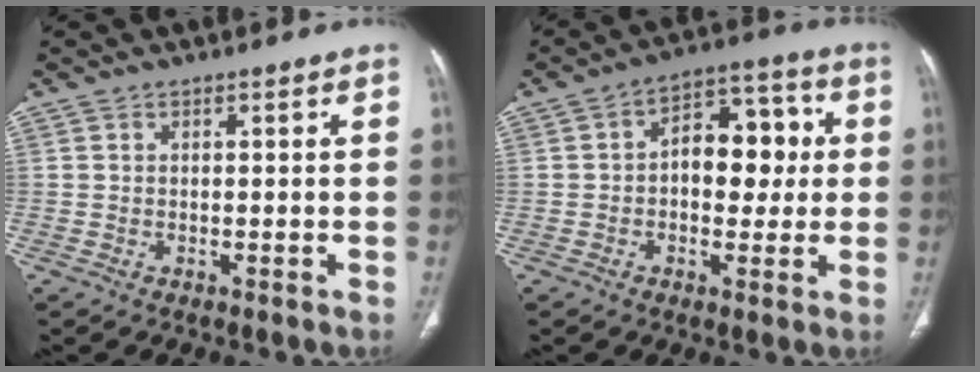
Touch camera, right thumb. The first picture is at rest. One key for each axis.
{"total": 11.8, "fx": 0.7, "fy": 7.5, "fz": 9.2, "tx": -0.092, "ty": 0.029, "tz": 0.005}